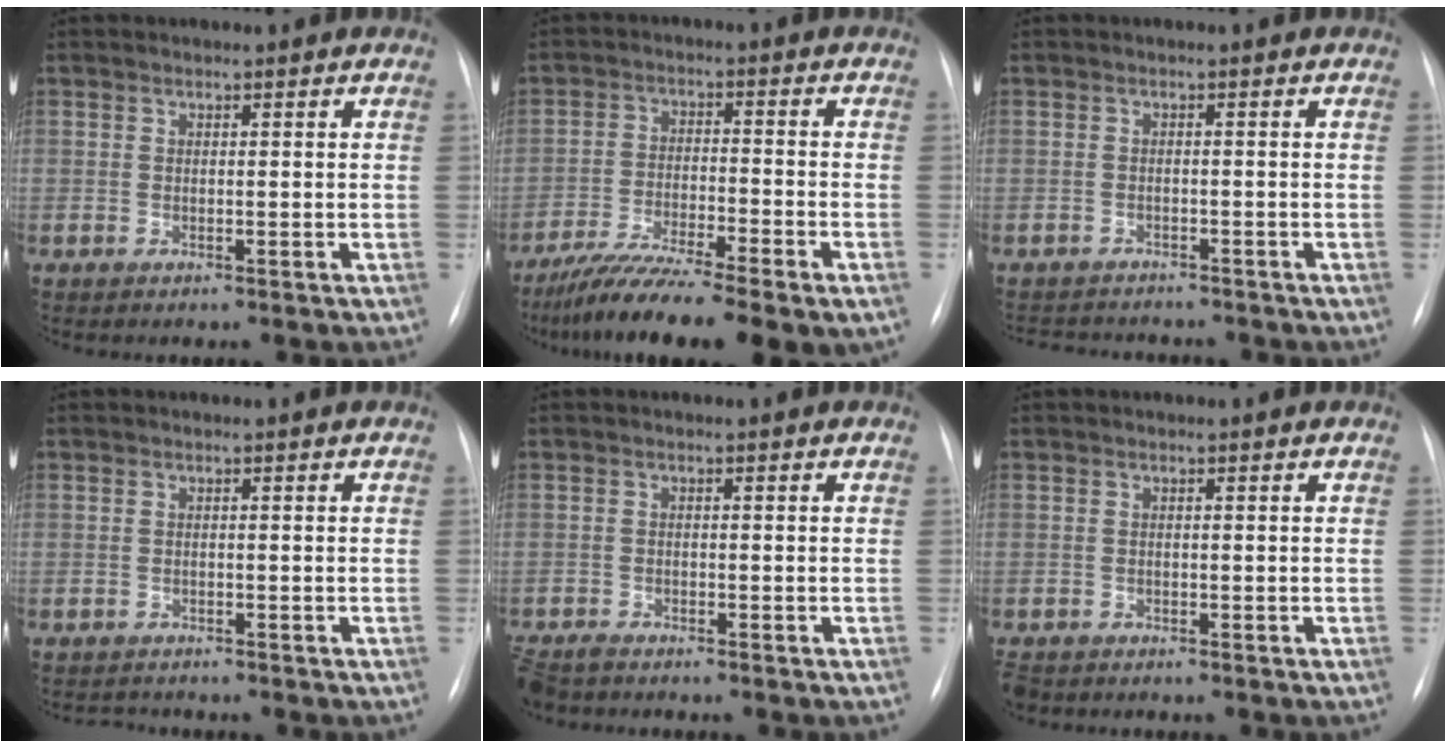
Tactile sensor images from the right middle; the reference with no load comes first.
{"total": 13.5, "force": [-10.0, 1.5, 9.1], "torque": [-0.158, -0.031, -0.166]}
{"total": 6.6, "force": [-6.2, 1.8, 1.2], "torque": [-0.015, 0.000, -0.081]}
{"total": 1.3, "force": [-1.2, 0.4, -0.4], "torque": [0.005, -0.004, -0.017]}
{"total": 4.6, "force": [-3.9, 1.8, 1.7], "torque": [-0.031, -0.010, -0.067]}
{"total": 3.3, "force": [-2.5, 1.9, 1.1], "torque": [-0.023, -0.004, -0.040]}